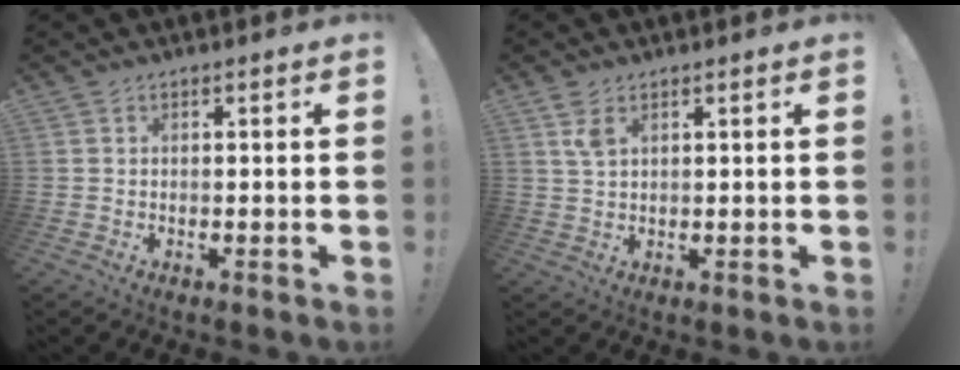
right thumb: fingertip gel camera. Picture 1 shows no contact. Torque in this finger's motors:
{"motor_torque": [-0.01, 0.01, 0.17, 0.01, 0.00]}